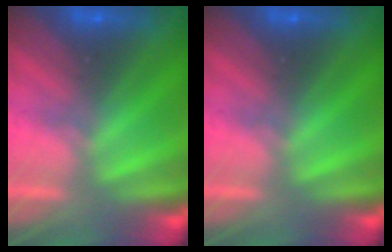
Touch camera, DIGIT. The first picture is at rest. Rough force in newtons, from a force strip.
{"total": 0.0}